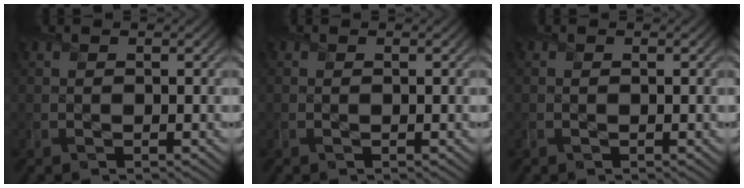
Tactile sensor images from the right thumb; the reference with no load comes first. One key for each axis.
{"total": 0.0}
{"total": 0.0}